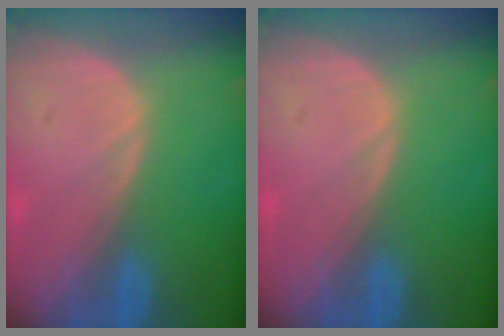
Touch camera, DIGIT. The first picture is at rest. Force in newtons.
{"total": 0.0}